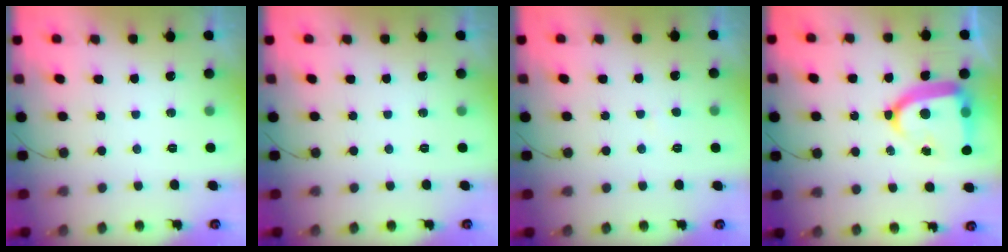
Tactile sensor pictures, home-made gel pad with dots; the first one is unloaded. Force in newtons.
{"total": 0.0}
{"total": 1.6, "press": 1.6, "slide": 0.1}
{"total": 14.6, "press": 14.6, "slide": 1.1}